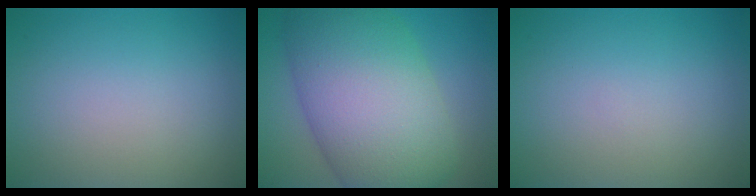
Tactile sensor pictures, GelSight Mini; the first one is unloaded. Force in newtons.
{"total": 13.9, "press": 13.9, "slide": 0.5}
{"total": 0.0}